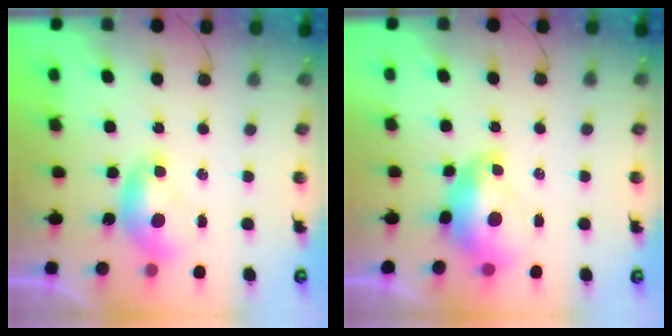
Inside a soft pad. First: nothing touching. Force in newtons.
{"total": 2.7, "press": 2.7, "slide": 0.7}